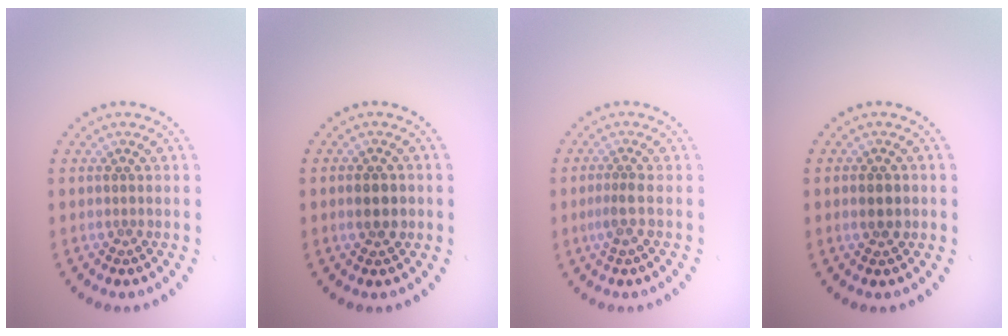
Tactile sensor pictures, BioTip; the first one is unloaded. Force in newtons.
{"total": 2.5, "press": 2.5, "slide": 0.2}
{"total": 1.7, "press": 1.2, "slide": 1.2}
{"total": 1.7, "press": 1.7, "slide": 0.3}